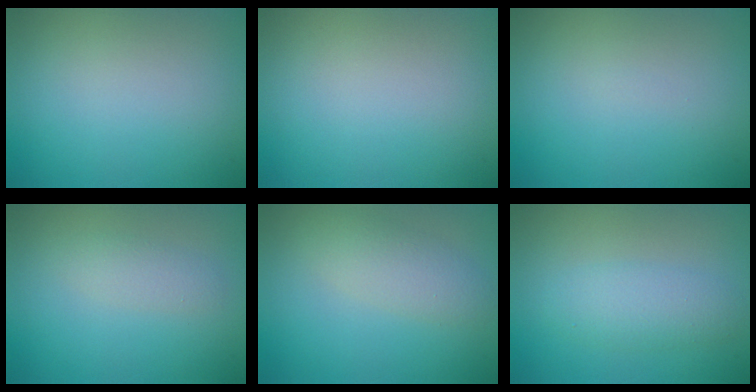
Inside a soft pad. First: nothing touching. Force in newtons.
{"total": 0.0}
{"total": 0.0}
{"total": 1.5, "press": 1.5, "slide": 0.1}
{"total": 2.8, "press": 2.8, "slide": 0.1}
{"total": 2.9, "press": 2.9, "slide": 0.1}